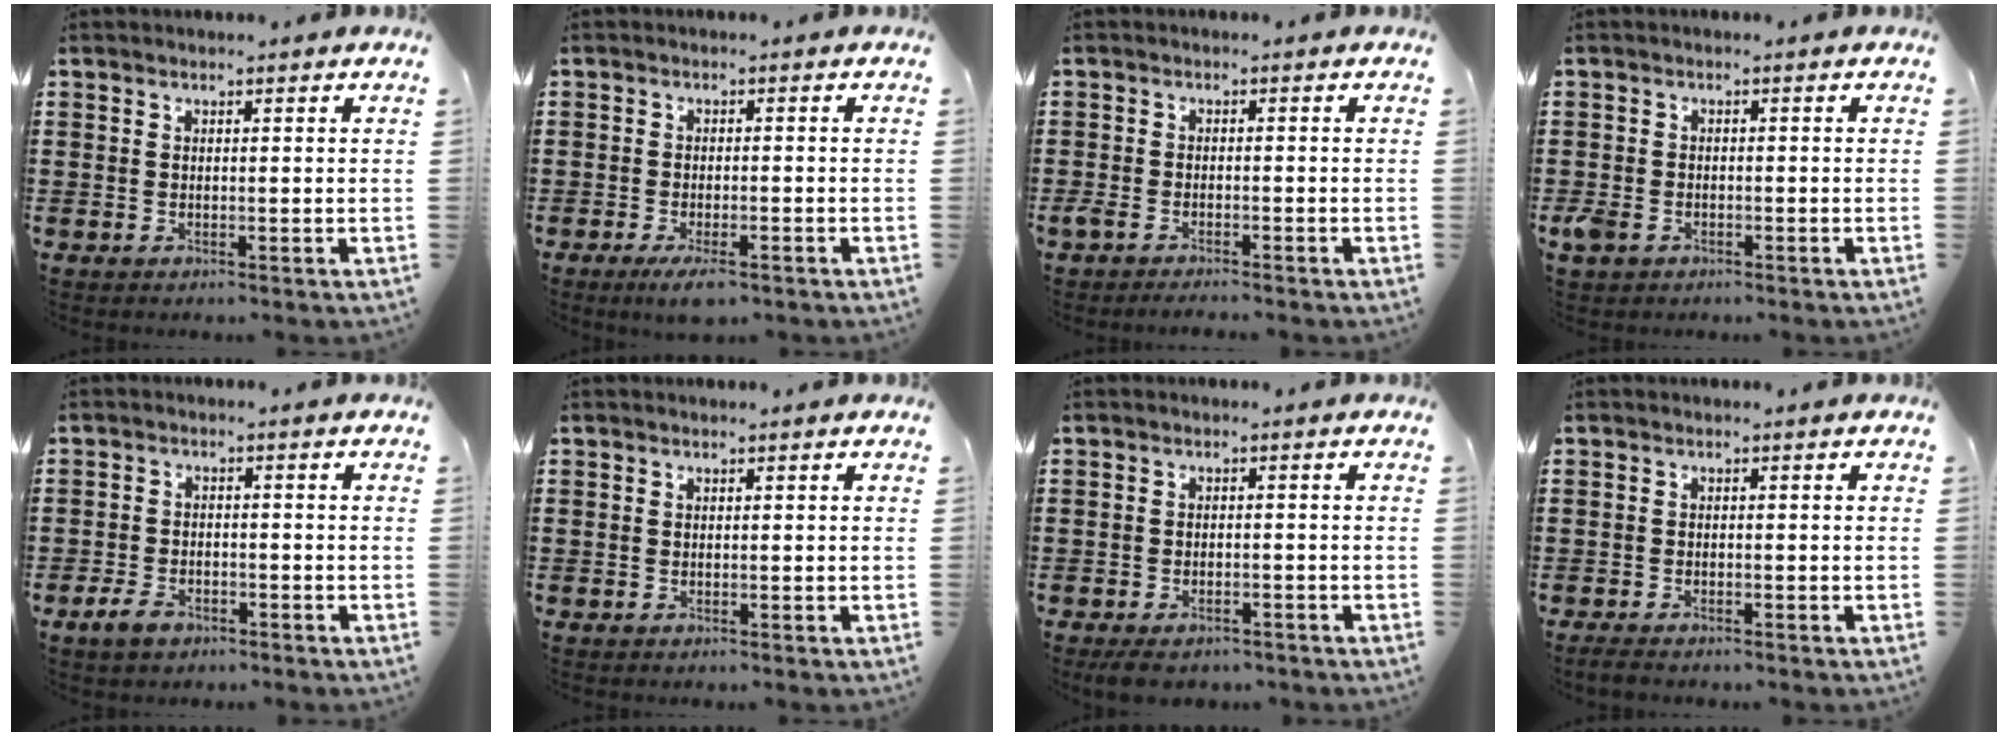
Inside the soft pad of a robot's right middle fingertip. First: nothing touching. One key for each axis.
{"total": 3.2, "fx": -2.1, "fy": 0.8, "fz": 2.3, "tx": -0.051, "ty": -0.005, "tz": -0.041}
{"total": 1.6, "fx": -1.4, "fy": 0.3, "fz": 0.8, "tx": -0.024, "ty": -0.003, "tz": -0.030}
{"total": 2.1, "fx": -1.2, "fy": 1.4, "fz": 1.1, "tx": -0.043, "ty": -0.007, "tz": -0.029}
{"total": 3.2, "fx": -2.1, "fy": 1.7, "fz": 1.7, "tx": -0.044, "ty": -0.002, "tz": -0.043}
{"total": 0.0}
{"total": 1.9, "fx": -1.6, "fy": 0.7, "fz": 0.6, "tx": -0.014, "ty": 0.002, "tz": -0.034}
{"total": 1.2, "fx": -1.1, "fy": 0.1, "fz": 0.3, "tx": -0.009, "ty": -0.002, "tz": -0.021}